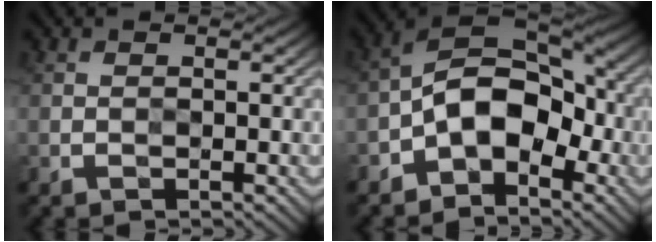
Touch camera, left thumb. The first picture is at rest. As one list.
[{"total": 10.3, "force": [-3.4, 6.1, 7.5], "torque": [-0.123, 0.007, -0.081]}]